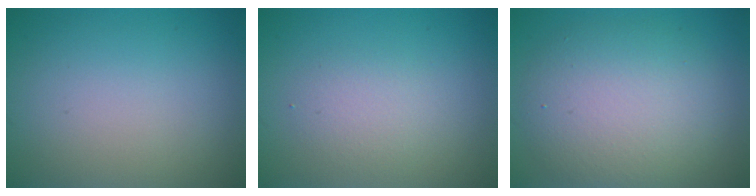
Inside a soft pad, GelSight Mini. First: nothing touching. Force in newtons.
{"total": 1.9, "press": 1.9, "slide": 0.2}
{"total": 7.0, "press": 7.0, "slide": 0.4}